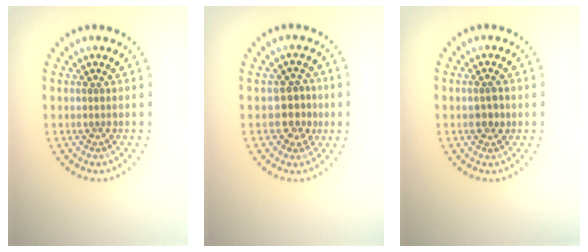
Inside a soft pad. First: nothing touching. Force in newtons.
{"total": 2.5, "press": 2.3, "slide": 0.9}
{"total": 1.5, "press": 1.5, "slide": 0.1}